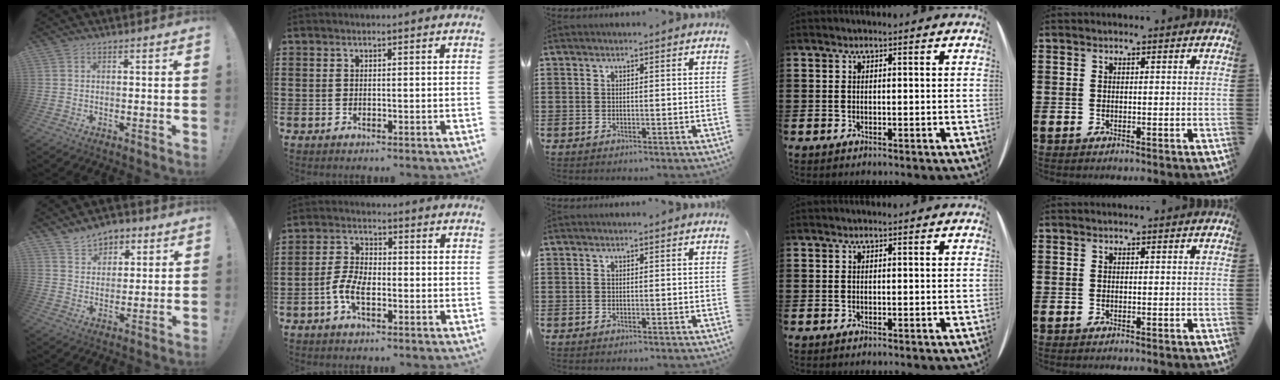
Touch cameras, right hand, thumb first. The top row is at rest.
{"thumb": {"total": 7.5, "force": [5.2, 5.3, 1.6], "torque": [-0.026, -0.030, 0.100]}, "index": {"total": 5.4, "force": [-2.1, 2.6, 4.3], "torque": [-0.107, -0.003, -0.047]}}